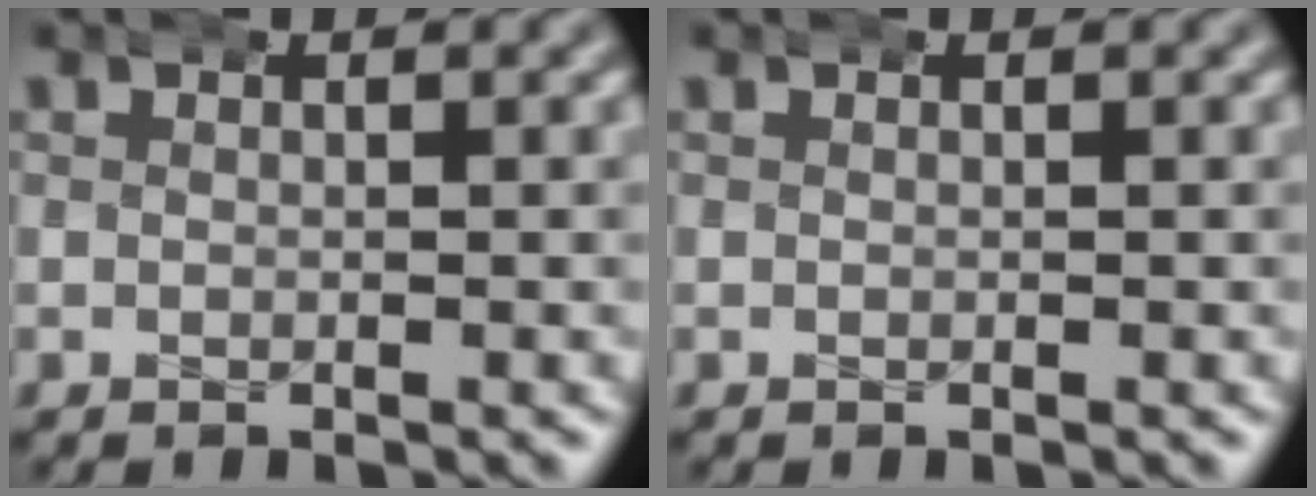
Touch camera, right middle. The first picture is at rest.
{"total": 0.0}